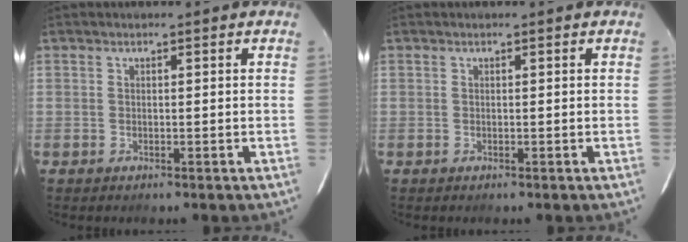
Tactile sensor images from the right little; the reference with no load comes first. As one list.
[{"total": 0.0}]